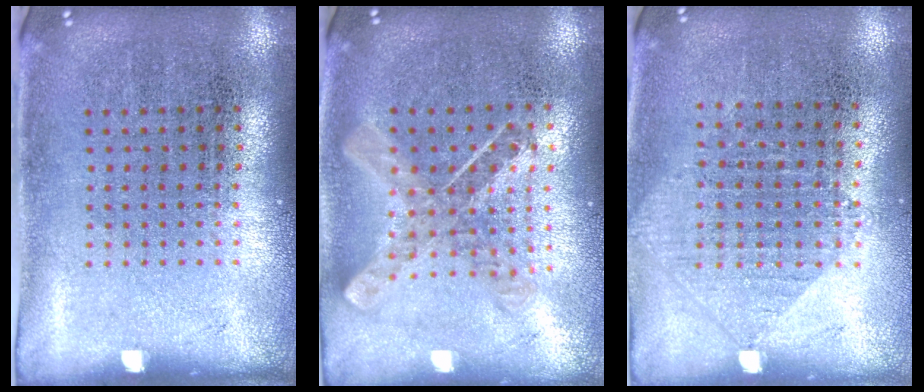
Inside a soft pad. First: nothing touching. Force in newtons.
{"total": 0.9, "press": 0.9, "slide": 0.2}
{"total": 0.5, "press": 0.5, "slide": 0.2}